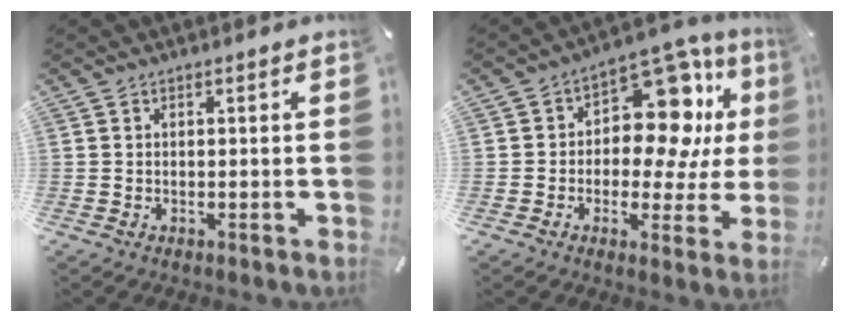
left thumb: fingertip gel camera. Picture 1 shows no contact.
{"total": 14.7, "force": [4.3, 9.1, 10.7], "torque": [-0.157, -0.032, 0.073]}